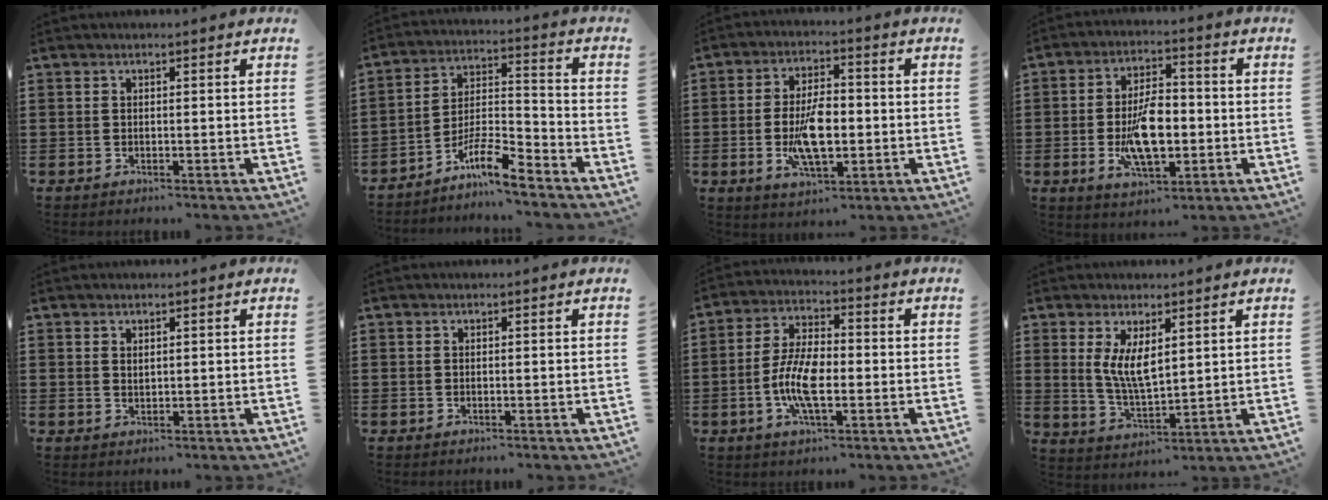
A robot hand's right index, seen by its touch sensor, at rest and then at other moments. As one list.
[{"total": 8.3, "force": [-6.8, 1.2, 4.5], "torque": [-0.084, 0.008, -0.128]}, {"total": 8.8, "force": [-1.5, 3.9, 7.8], "torque": [-0.159, -0.008, -0.034]}, {"total": 9.9, "force": [-1.8, 4.6, 8.6], "torque": [-0.160, -0.008, -0.038]}, {"total": 0.9, "force": [0.7, 0.5, 0.4], "torque": [-0.009, 0.003, 0.014]}, {"total": 0.0}, {"total": 8.3, "force": [-2.1, 3.3, 7.3], "torque": [-0.165, -0.005, -0.047]}, {"total": 5.8, "force": [1.8, 2.4, 5.0], "torque": [-0.102, 0.002, 0.033]}]